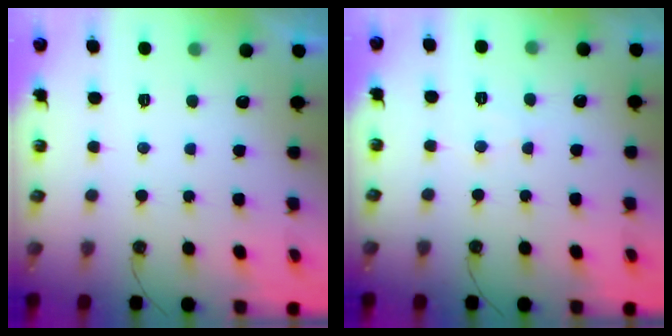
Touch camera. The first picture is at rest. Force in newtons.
{"total": 4.8, "press": 4.8, "slide": 0.3}